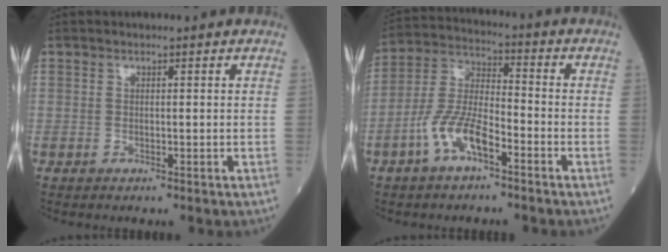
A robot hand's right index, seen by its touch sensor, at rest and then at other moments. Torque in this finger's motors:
{"motor_torque": [0.43, -0.23, 0.53, 0.06]}